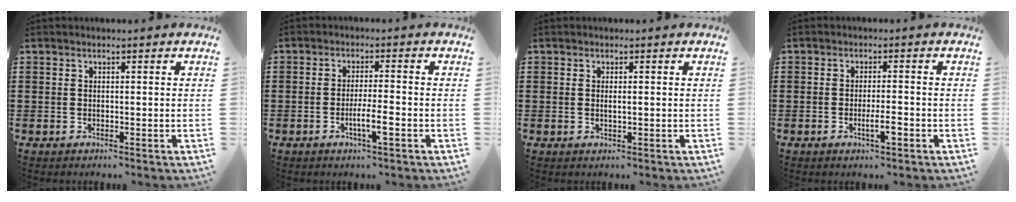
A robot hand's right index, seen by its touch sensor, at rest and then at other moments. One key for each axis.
{"total": 4.2, "fx": -1.7, "fy": 0.2, "fz": 3.8, "tx": -0.064, "ty": -0.006, "tz": -0.030}
{"total": 1.1, "fx": 0.1, "fy": 0.2, "fz": 1.0, "tx": -0.020, "ty": -0.002, "tz": 0.001}
{"total": 3.1, "fx": -1.3, "fy": 0.3, "fz": 2.8, "tx": -0.048, "ty": -0.002, "tz": -0.023}